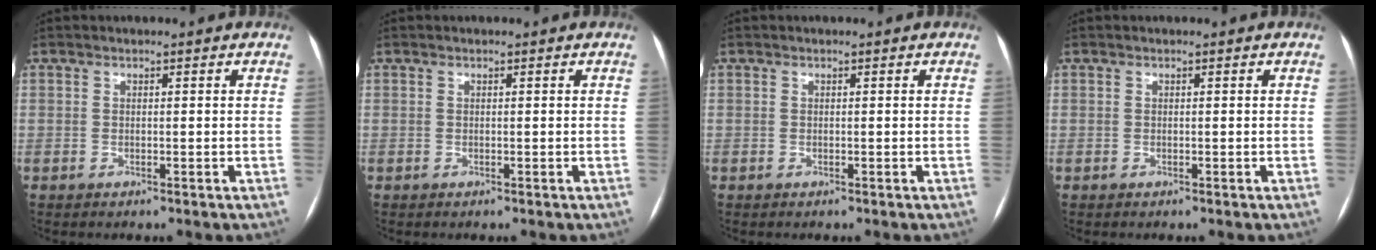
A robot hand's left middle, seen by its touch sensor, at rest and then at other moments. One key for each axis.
{"total": 0.0}
{"total": 0.0}
{"total": 0.0}